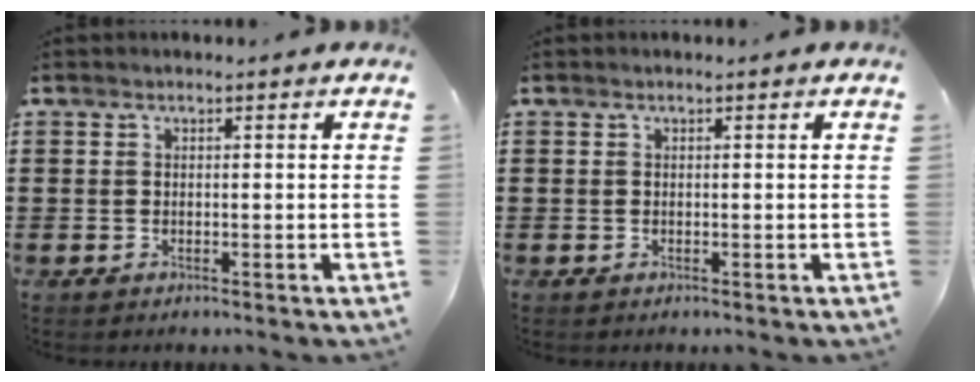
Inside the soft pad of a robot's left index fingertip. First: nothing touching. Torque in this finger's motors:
{"motor_torque": [-0.02, -0.01, 0.00, 0.00]}